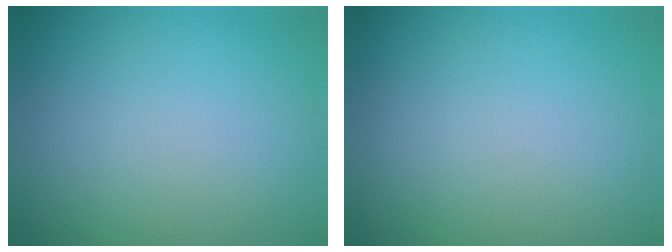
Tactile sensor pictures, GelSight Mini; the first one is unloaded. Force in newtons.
{"total": 0.0}